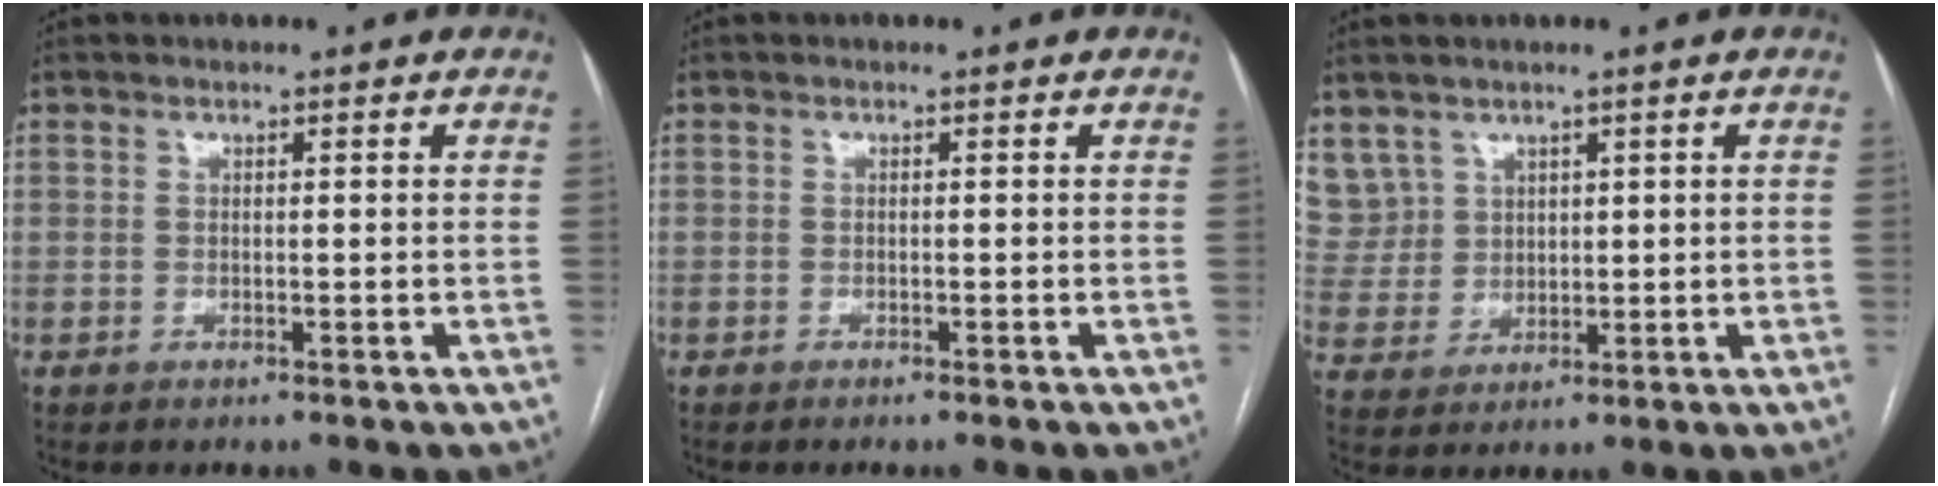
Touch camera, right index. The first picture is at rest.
{"total": 0.0}
{"total": 8.6, "force": [5.1, 6.9, 0.7], "torque": [-0.027, 0.024, 0.120]}